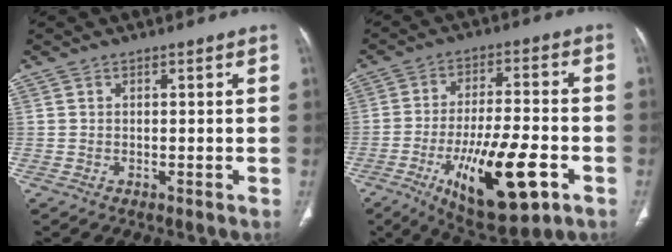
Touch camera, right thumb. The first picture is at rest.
{"total": 18.5, "force": [-7.2, 6.2, 15.9], "torque": [-0.267, 0.017, -0.105]}